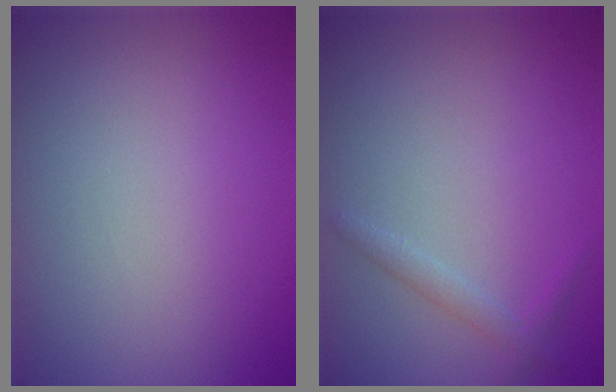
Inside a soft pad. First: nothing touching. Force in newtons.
{"total": 1.3, "press": 1.3, "slide": 0.1}